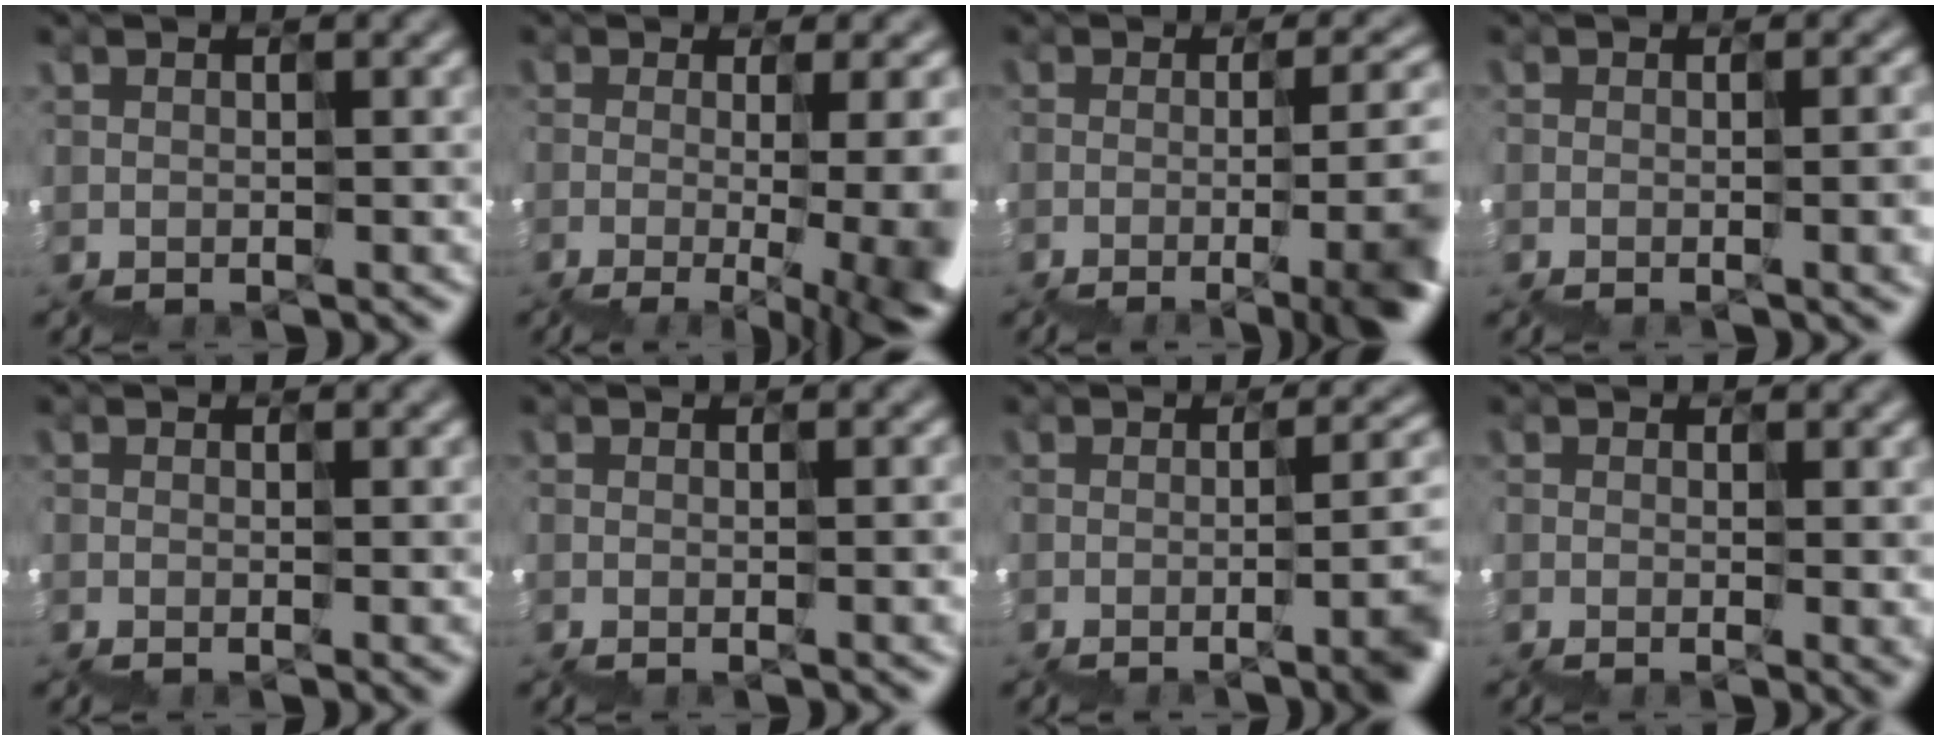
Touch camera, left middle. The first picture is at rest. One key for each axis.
{"total": 10.2, "fx": -2.4, "fy": 4.2, "fz": 9.0, "tx": -0.126, "ty": -0.017, "tz": -0.010}
{"total": 9.2, "fx": -2.7, "fy": 3.5, "fz": 8.1, "tx": -0.104, "ty": 0.003, "tz": -0.031}
{"total": 6.2, "fx": -1.3, "fy": 2.9, "fz": 5.4, "tx": -0.057, "ty": 0.003, "tz": -0.008}
{"total": 1.7, "fx": -0.6, "fy": 0.5, "fz": 1.5, "tx": -0.021, "ty": -0.002, "tz": -0.008}
{"total": 3.2, "fx": -0.8, "fy": 1.3, "fz": 2.8, "tx": -0.023, "ty": 0.001, "tz": -0.010}
{"total": 8.3, "fx": -2.2, "fy": 3.4, "fz": 7.2, "tx": -0.077, "ty": 0.004, "tz": -0.021}
{"total": 3.5, "fx": -0.6, "fy": 1.3, "fz": 3.2, "tx": -0.050, "ty": -0.004, "tz": -0.003}